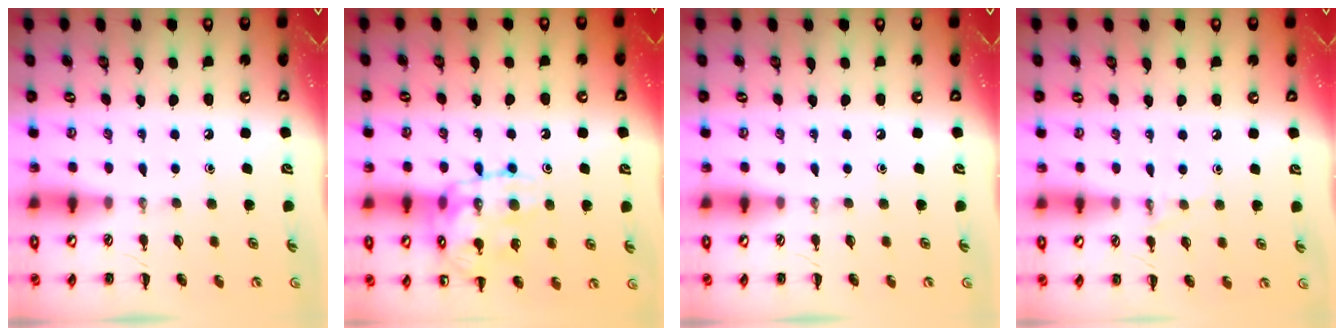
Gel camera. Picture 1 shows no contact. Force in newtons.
{"total": 15.3, "press": 15.2, "slide": 1.5}
{"total": 0.0}
{"total": 5.0, "press": 4.8, "slide": 1.4}